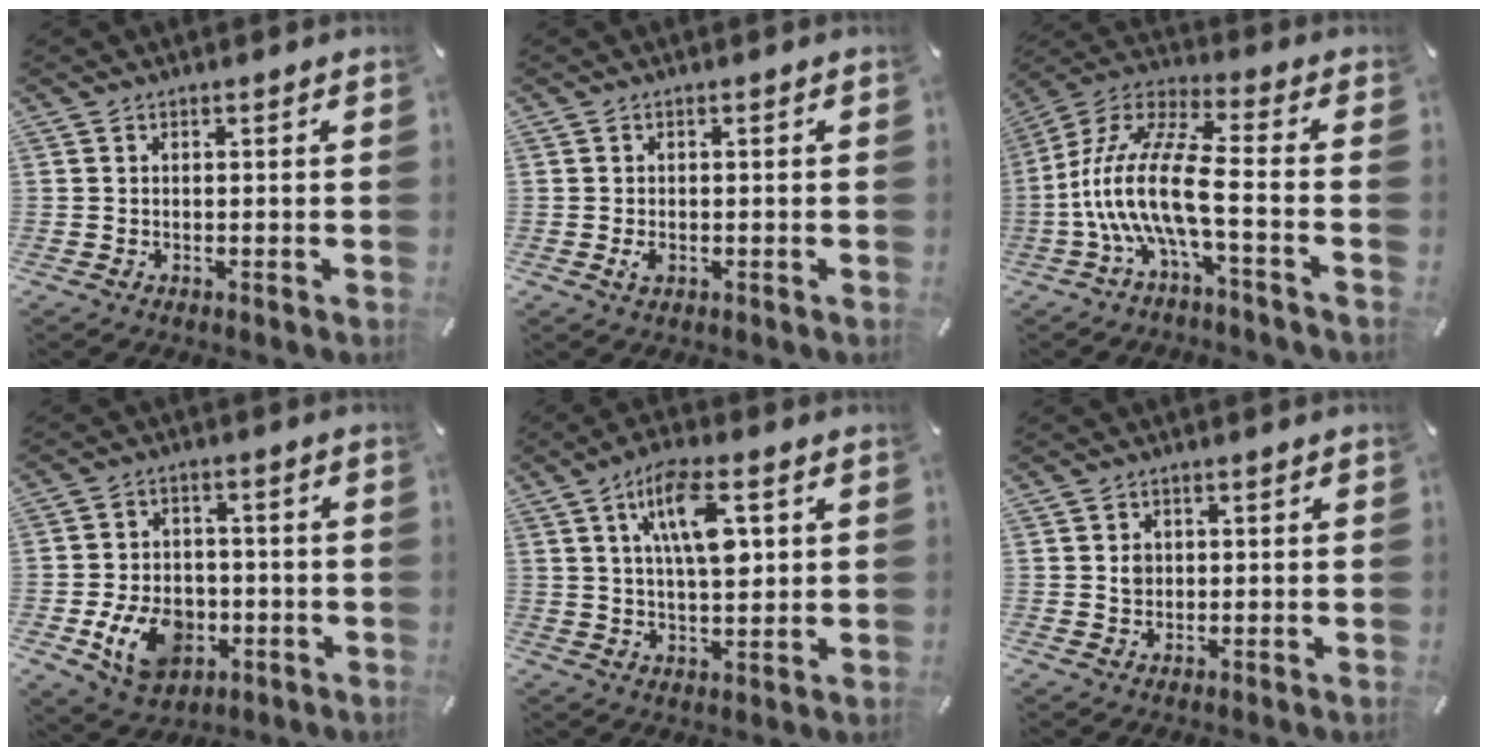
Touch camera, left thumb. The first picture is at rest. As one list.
[{"total": 1.5, "force": [-0.5, 0.8, 1.2], "torque": [-0.029, -0.003, -0.010]}, {"total": 16.5, "force": [-3.5, 4.1, 15.5], "torque": [-0.336, -0.010, -0.073]}, {"total": 12.0, "force": [-3.8, 8.8, 7.3], "torque": [-0.145, 0.011, -0.064]}, {"total": 12.4, "force": [4.3, 5.3, 10.4], "torque": [-0.179, -0.005, 0.069]}, {"total": 2.2, "force": [0.3, 2.1, 0.6], "torque": [0.001, 0.000, 0.001]}]